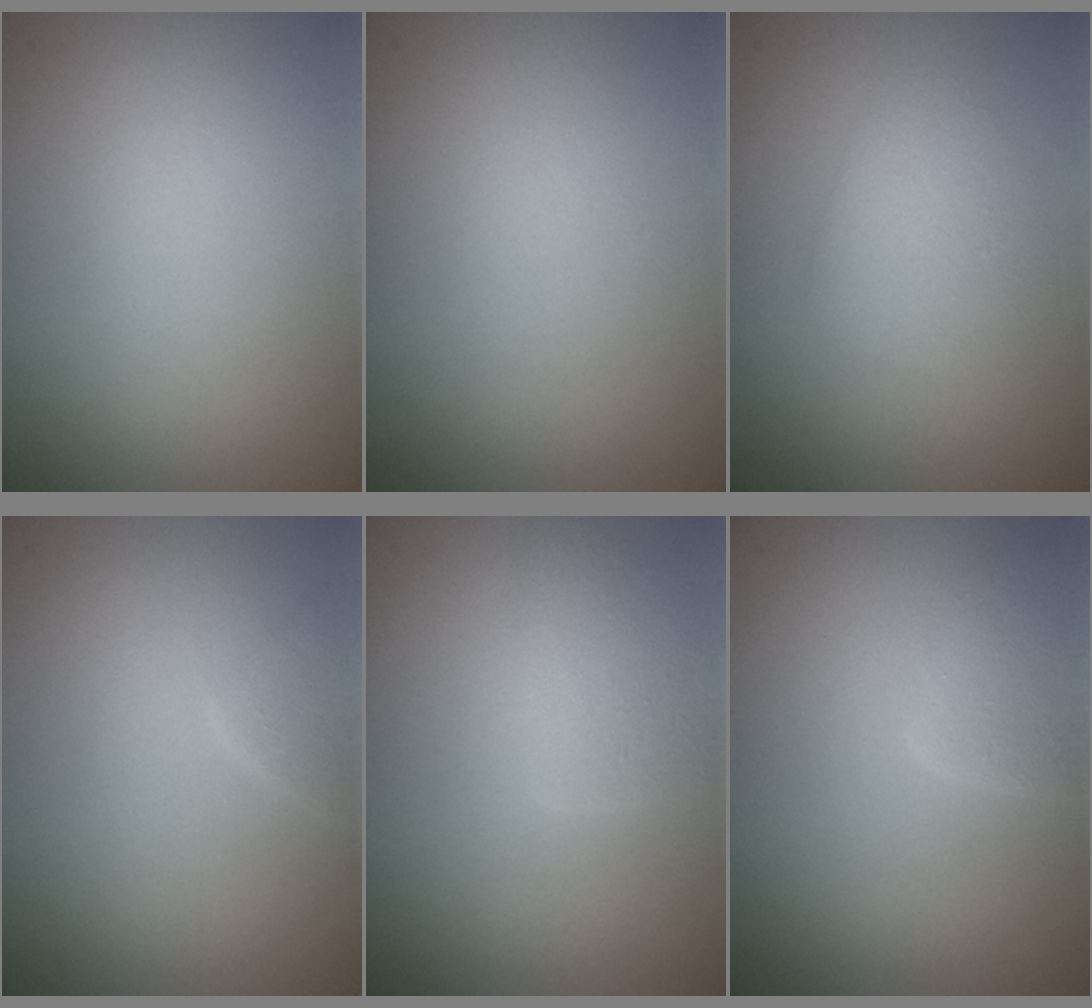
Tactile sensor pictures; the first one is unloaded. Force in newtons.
{"total": 0.0}
{"total": 2.1, "press": 2.1, "slide": 0.2}
{"total": 1.3, "press": 1.3, "slide": 0.0}
{"total": 2.8, "press": 2.8, "slide": 0.0}
{"total": 2.2, "press": 2.2, "slide": 0.1}